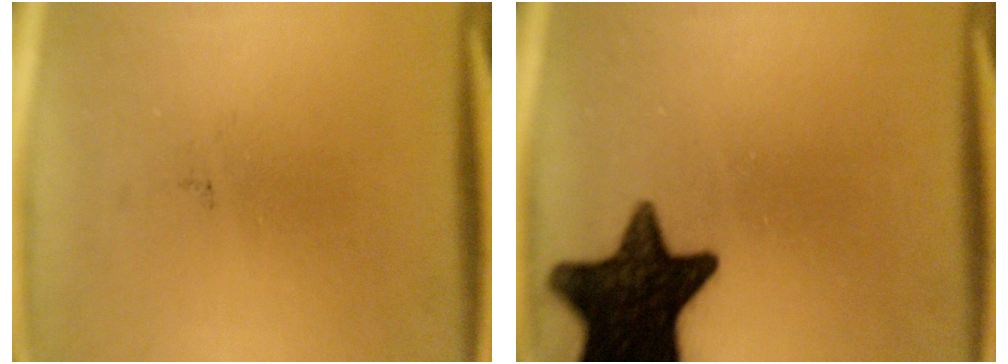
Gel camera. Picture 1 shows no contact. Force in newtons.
{"total": 16.3}